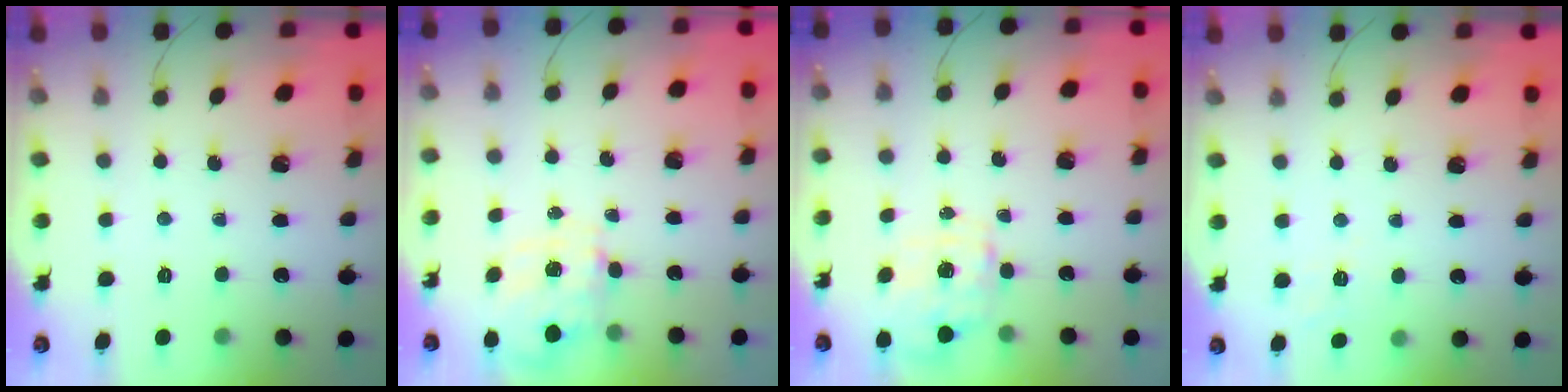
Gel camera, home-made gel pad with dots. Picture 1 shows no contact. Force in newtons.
{"total": 9.3, "press": 9.3, "slide": 0.8}
{"total": 1.5, "press": 1.5, "slide": 0.5}
{"total": 4.1, "press": 3.7, "slide": 1.8}